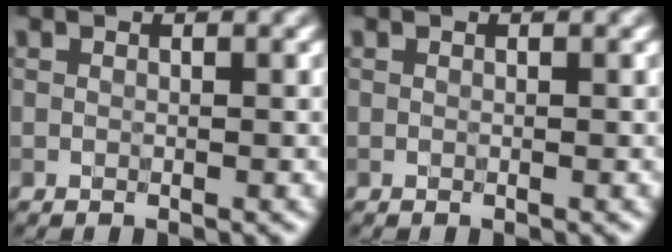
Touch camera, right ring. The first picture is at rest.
{"total": 0.0}